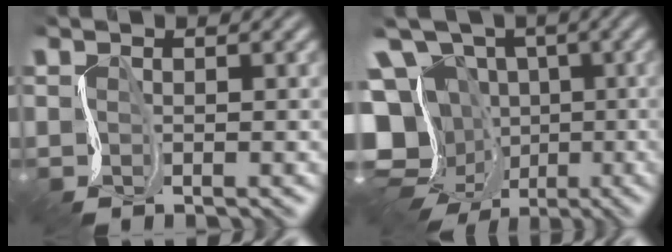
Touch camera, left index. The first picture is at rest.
{"total": 16.5, "force": [-4.5, 14.4, 6.6], "torque": [-0.122, -0.007, -0.101]}